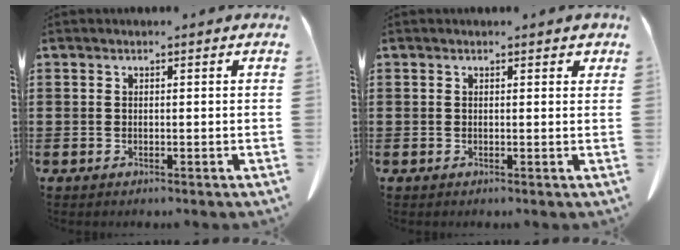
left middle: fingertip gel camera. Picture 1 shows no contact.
{"total": 0.8, "force": [0.6, 0.4, 0.3], "torque": [0.001, 0.002, 0.009]}